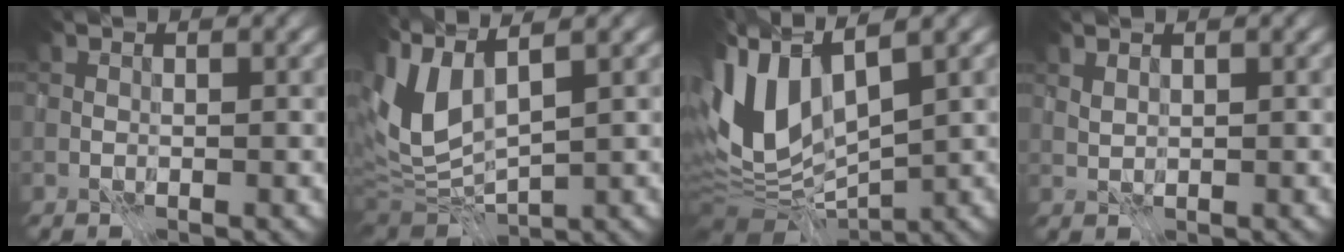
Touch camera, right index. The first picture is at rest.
{"total": 7.6, "force": [2.2, 3.0, 6.7], "torque": [-0.167, 0.006, 0.038]}
{"total": 10.2, "force": [0.3, 5.1, 8.9], "torque": [-0.193, 0.001, 0.001]}
{"total": 0.8, "force": [0.7, 0.2, 0.4], "torque": [-0.012, 0.000, 0.017]}